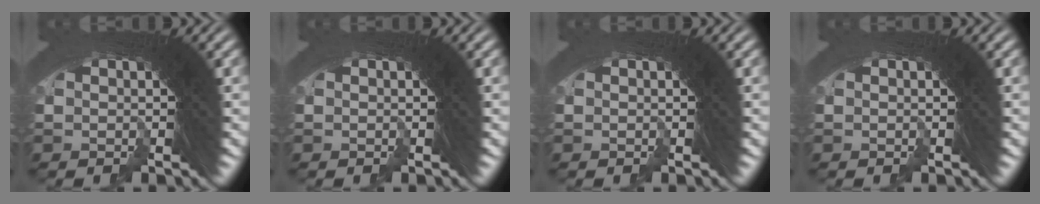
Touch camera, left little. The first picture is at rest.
{"total": 0.0}
{"total": 0.0}
{"total": 0.0}